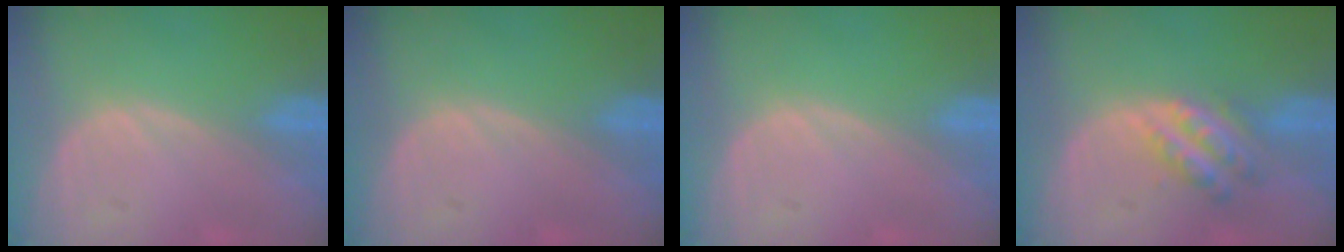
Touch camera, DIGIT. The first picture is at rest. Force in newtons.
{"total": 0.0}
{"total": 0.0}
{"total": 5.4, "press": 4.9, "slide": 2.3}